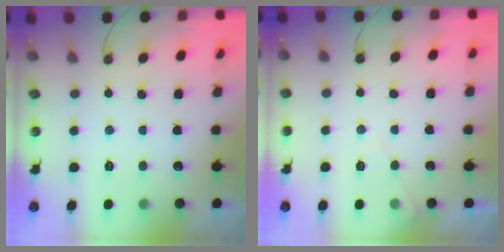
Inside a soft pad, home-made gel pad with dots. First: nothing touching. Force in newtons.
{"total": 5.4, "press": 5.3, "slide": 0.8}